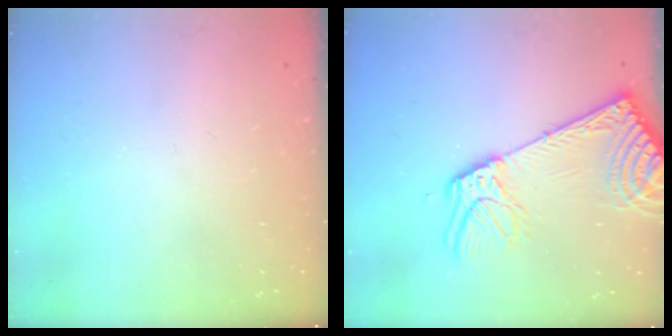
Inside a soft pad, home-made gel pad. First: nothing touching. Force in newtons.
{"total": 16.9, "press": 16.5, "slide": 3.7}